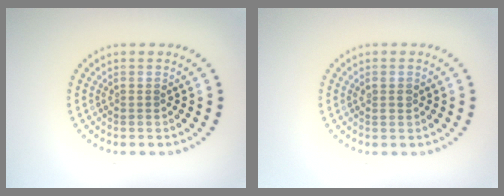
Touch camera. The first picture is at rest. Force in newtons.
{"total": 0.9, "press": 0.9, "slide": 0.2}